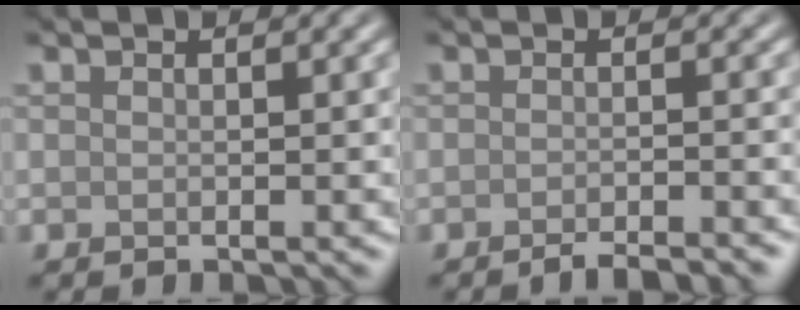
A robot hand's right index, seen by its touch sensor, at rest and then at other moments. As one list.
[{"total": 2.7, "force": [-2.2, 0.4, 1.6], "torque": [-0.010, 0.002, -0.038]}]